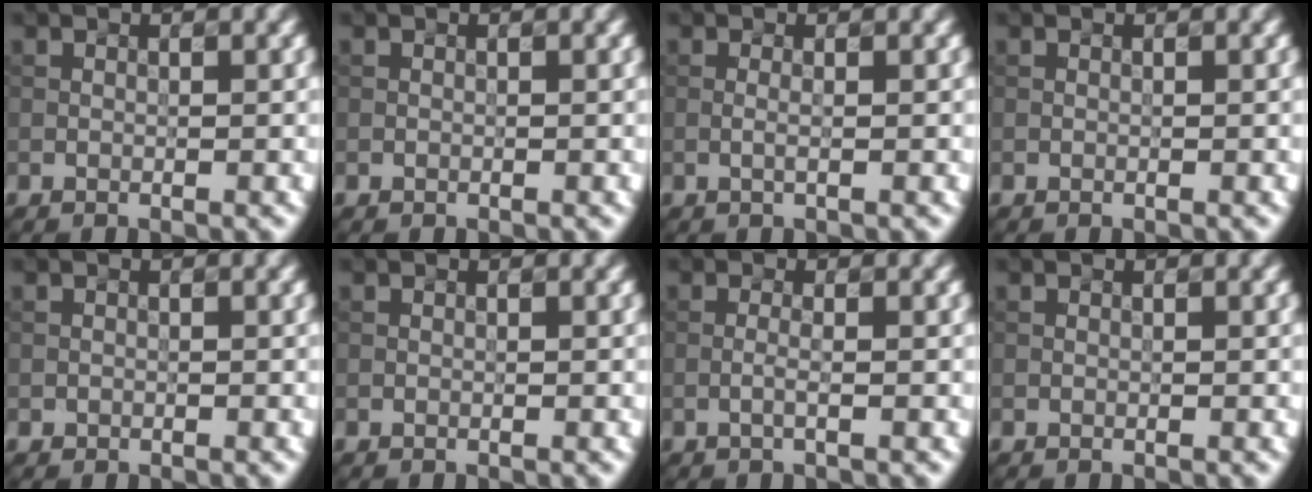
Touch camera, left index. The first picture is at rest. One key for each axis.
{"total": 0.0}
{"total": 0.5, "fx": -0.1, "fy": 0.1, "fz": 0.5, "tx": -0.014, "ty": -0.002, "tz": 0.001}
{"total": 0.0}
{"total": 0.6, "fx": -0.2, "fy": -0.2, "fz": -0.5, "tx": 0.002, "ty": 0.001, "tz": 0.006}
{"total": 0.0}
{"total": 0.7, "fx": -0.3, "fy": 0.0, "fz": 0.6, "tx": -0.018, "ty": 0.006, "tz": -0.004}
{"total": 0.0}